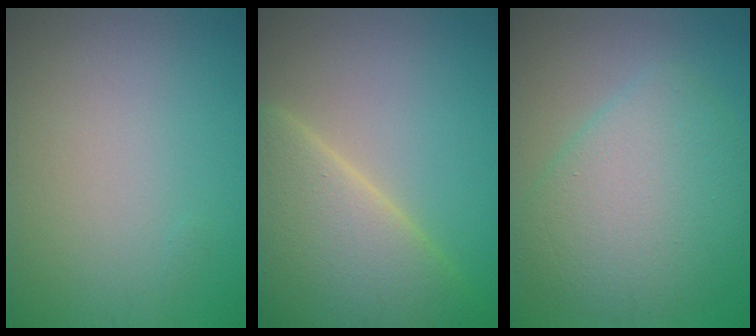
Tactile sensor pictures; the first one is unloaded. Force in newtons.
{"total": 8.9, "press": 8.9, "slide": 0.8}
{"total": 7.3, "press": 7.3, "slide": 0.2}